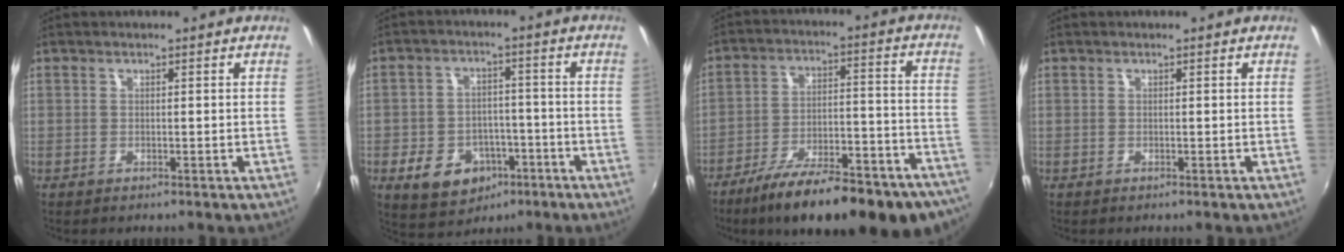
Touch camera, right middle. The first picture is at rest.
{"total": 11.4, "force": [-5.7, 8.2, 5.5], "torque": [-0.130, 0.015, -0.072]}
{"total": 27.4, "force": [-21.3, 8.1, 15.3], "torque": [-0.238, -0.028, -0.289]}
{"total": 0.0}